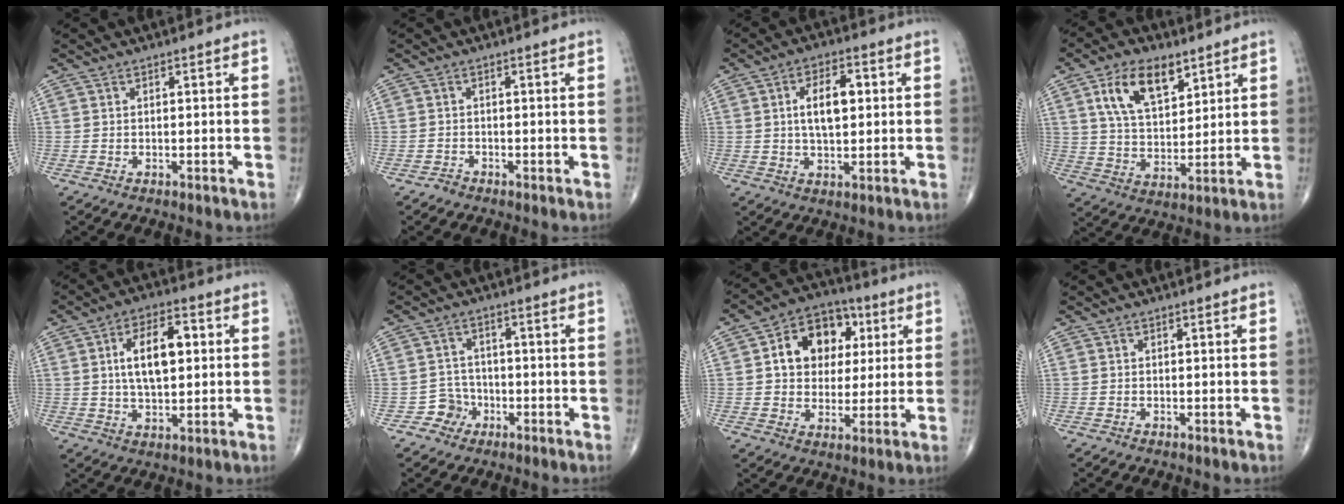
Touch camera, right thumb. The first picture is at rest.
{"total": 0.9, "force": [-0.8, 0.5, 0.0], "torque": [0.002, 0.000, -0.022]}
{"total": 8.4, "force": [1.4, 4.2, 7.2], "torque": [-0.112, 0.004, 0.023]}
{"total": 12.7, "force": [6.3, 6.7, 8.7], "torque": [-0.135, -0.023, 0.122]}
{"total": 11.4, "force": [1.9, 5.7, 9.7], "torque": [-0.152, 0.007, 0.031]}
{"total": 3.6, "force": [-2.0, 3.0, 0.0], "torque": [0.023, 0.017, -0.042]}
{"total": 13.4, "force": [3.1, 10.3, 7.9], "torque": [-0.080, 0.007, 0.044]}
{"total": 0.0}